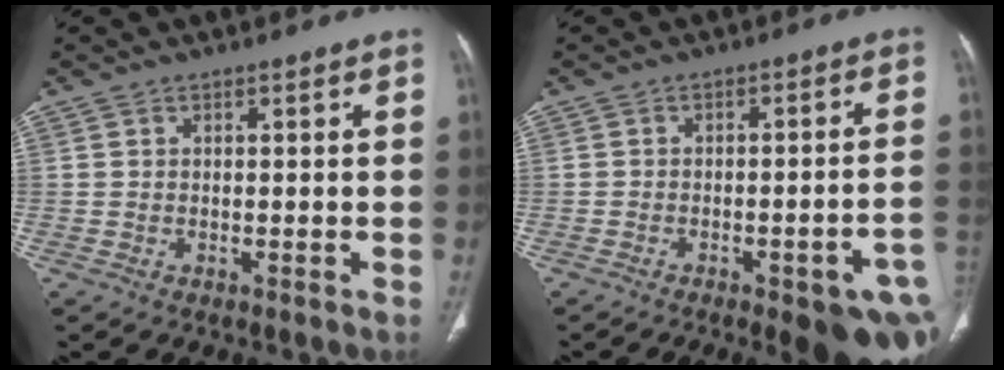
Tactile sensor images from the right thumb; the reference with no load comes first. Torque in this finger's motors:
{"motor_torque": [1.77, 1.02, 1.17, -0.97, 0.06]}